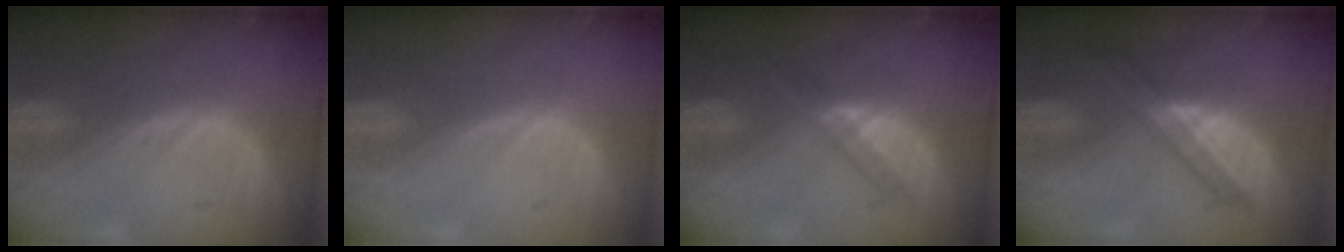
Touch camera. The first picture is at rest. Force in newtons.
{"total": 0.0}
{"total": 3.1, "press": 3.1, "slide": 0.3}
{"total": 5.9, "press": 5.4, "slide": 2.4}